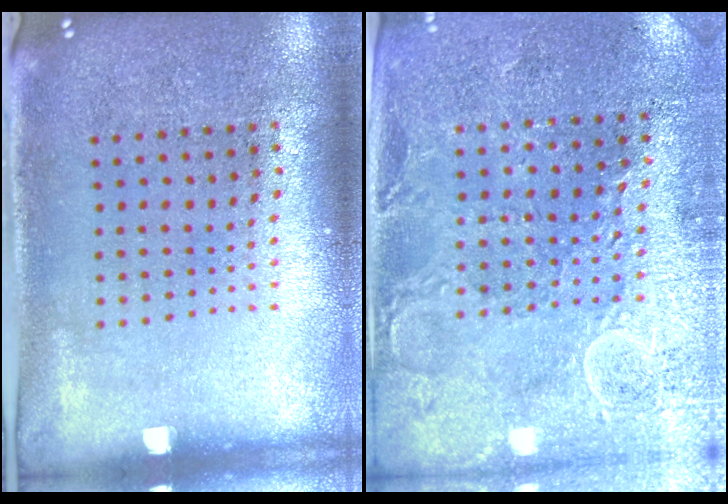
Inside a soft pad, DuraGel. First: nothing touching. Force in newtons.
{"total": 2.7, "press": 2.7, "slide": 0.6}